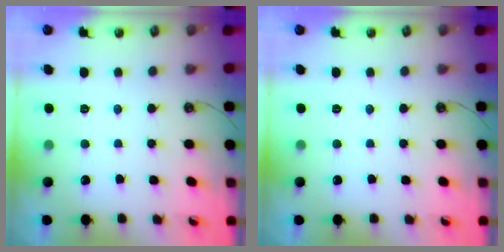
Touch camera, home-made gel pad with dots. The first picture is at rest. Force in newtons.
{"total": 0.0}